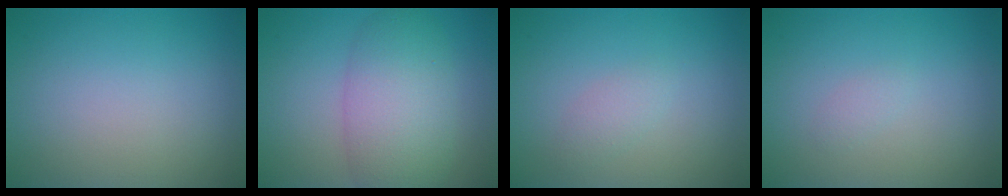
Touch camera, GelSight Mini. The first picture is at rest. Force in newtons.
{"total": 6.3, "press": 6.3, "slide": 0.3}
{"total": 1.2, "press": 1.2, "slide": 0.0}
{"total": 0.6, "press": 0.6, "slide": 0.0}